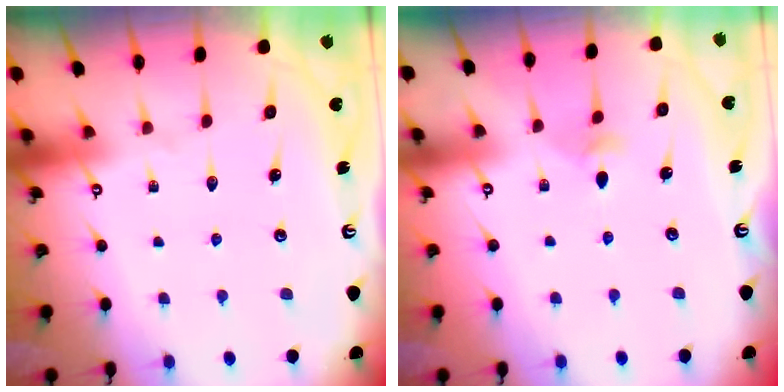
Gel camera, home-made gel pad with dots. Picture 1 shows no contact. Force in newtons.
{"total": 3.3, "press": 3.1, "slide": 0.9}